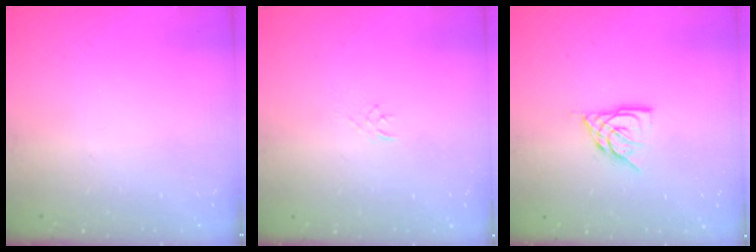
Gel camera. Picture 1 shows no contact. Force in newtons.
{"total": 4.8, "press": 4.8, "slide": 0.3}
{"total": 8.2, "press": 8.1, "slide": 0.6}